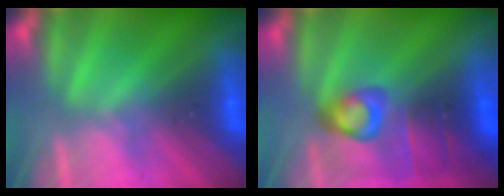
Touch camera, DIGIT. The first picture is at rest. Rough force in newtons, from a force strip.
{"total": 5.5}